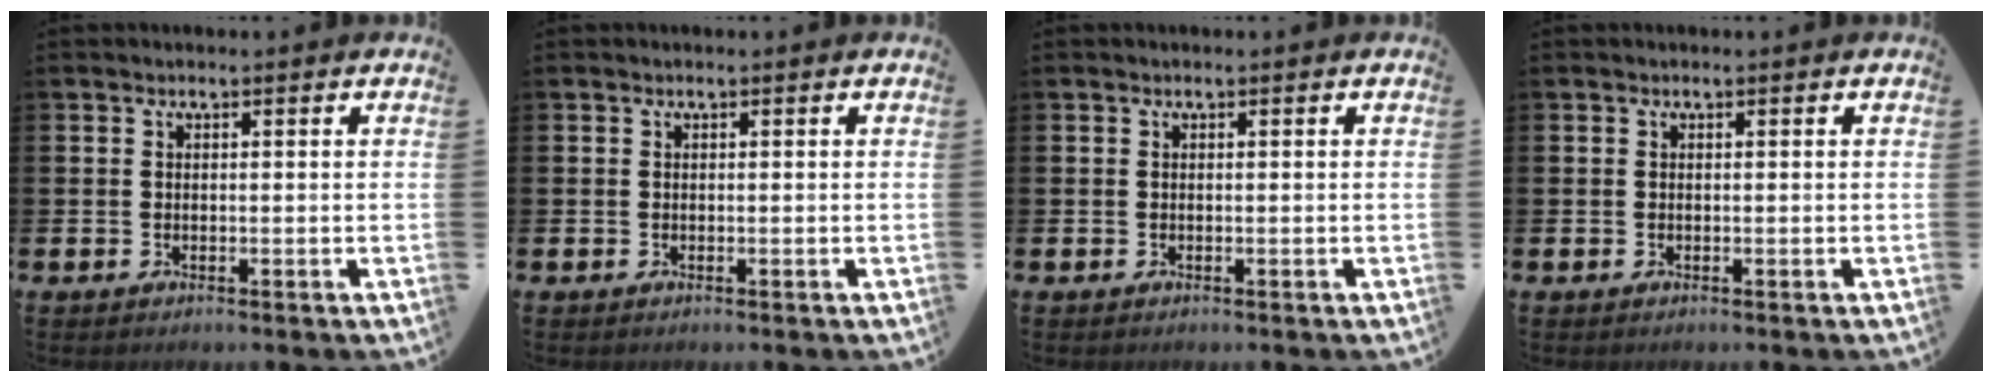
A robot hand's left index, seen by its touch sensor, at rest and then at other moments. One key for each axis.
{"total": 0.0}
{"total": 0.0}
{"total": 0.0}